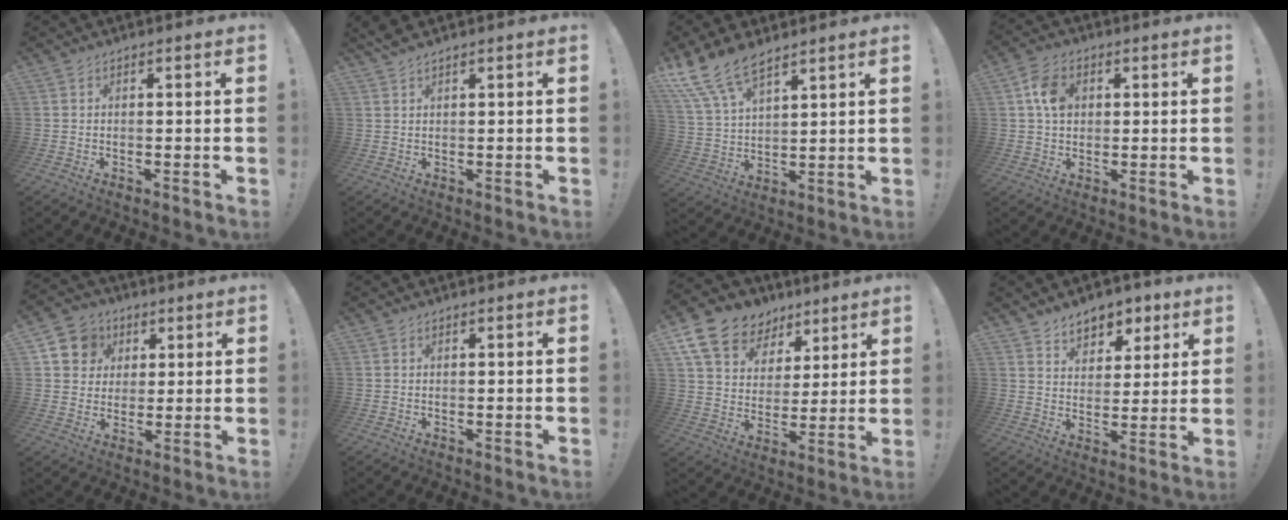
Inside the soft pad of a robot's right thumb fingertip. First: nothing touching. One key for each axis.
{"total": 1.8, "fx": 1.5, "fy": 0.0, "fz": 1.0, "tx": -0.021, "ty": -0.005, "tz": 0.027}
{"total": 11.6, "fx": 9.0, "fy": 4.6, "fz": 5.8, "tx": -0.121, "ty": -0.045, "tz": 0.173}
{"total": 8.0, "fx": 1.9, "fy": 6.0, "fz": 4.9, "tx": -0.075, "ty": 0.010, "tz": 0.039}
{"total": 9.3, "fx": 3.2, "fy": 8.4, "fz": 2.4, "tx": -0.031, "ty": -0.014, "tz": 0.068}
{"total": 0.0}
{"total": 14.5, "fx": 8.7, "fy": 10.2, "fz": 5.5, "tx": -0.091, "ty": -0.052, "tz": 0.170}
{"total": 7.8, "fx": 5.5, "fy": 5.3, "fz": 1.4, "tx": -0.008, "ty": -0.044, "tz": 0.104}